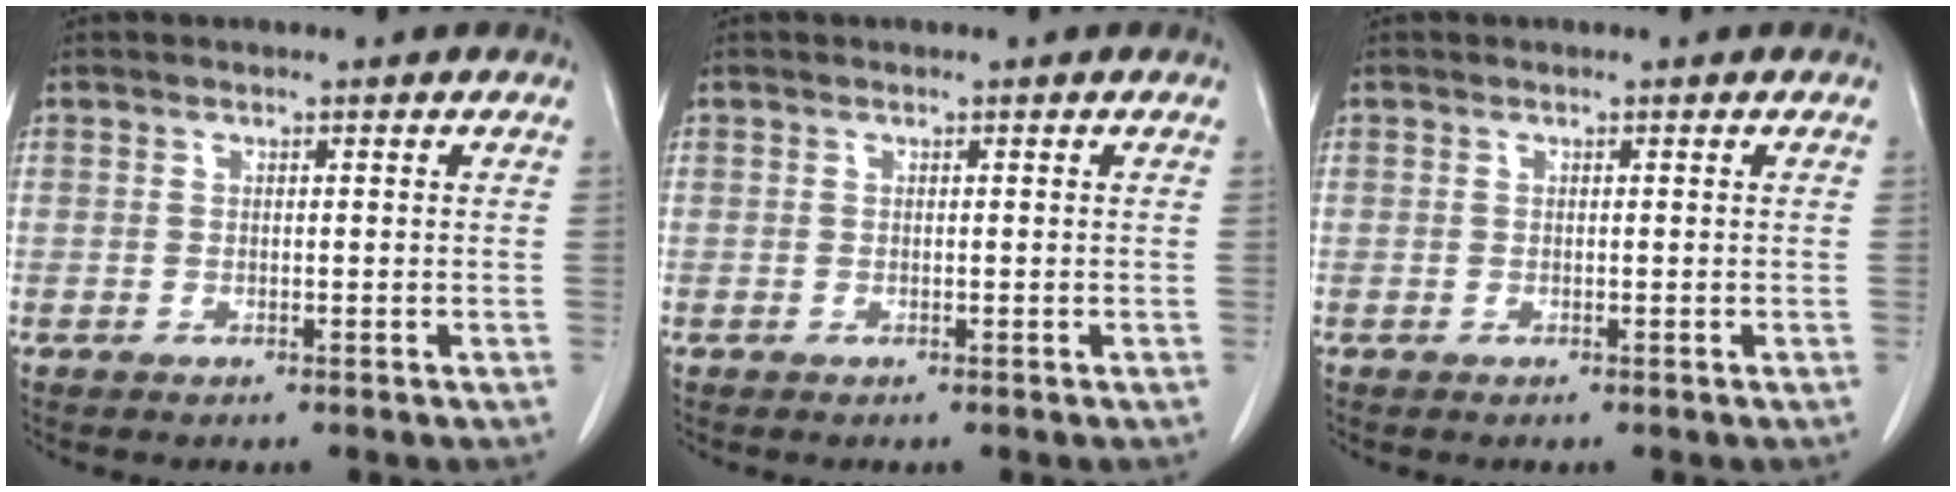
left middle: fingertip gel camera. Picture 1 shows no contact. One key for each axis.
{"total": 0.0}
{"total": 0.0}